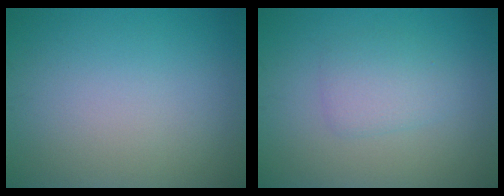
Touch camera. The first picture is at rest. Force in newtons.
{"total": 2.3, "press": 2.3, "slide": 0.0}